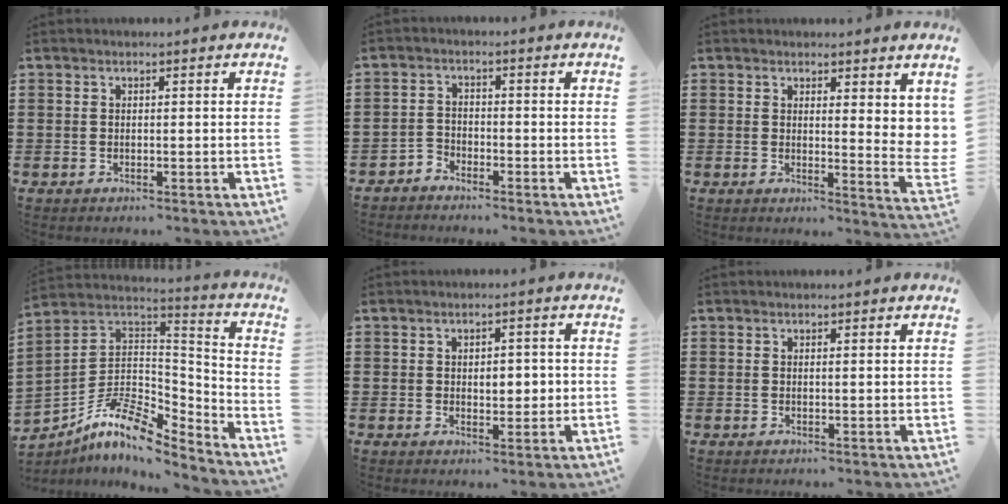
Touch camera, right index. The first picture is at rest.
{"total": 2.2, "force": [-2.1, 0.5, -0.1], "torque": [-0.007, 0.004, -0.047]}
{"total": 3.3, "force": [2.3, 0.8, 2.2], "torque": [-0.037, -0.012, 0.038]}
{"total": 9.7, "force": [-7.1, 3.4, 5.8], "torque": [-0.124, 0.003, -0.140]}
{"total": 3.3, "force": [0.1, 1.9, 2.7], "torque": [-0.039, 0.002, -0.005]}
{"total": 0.5, "force": [0.2, 0.0, 0.5], "torque": [-0.009, -0.001, 0.004]}